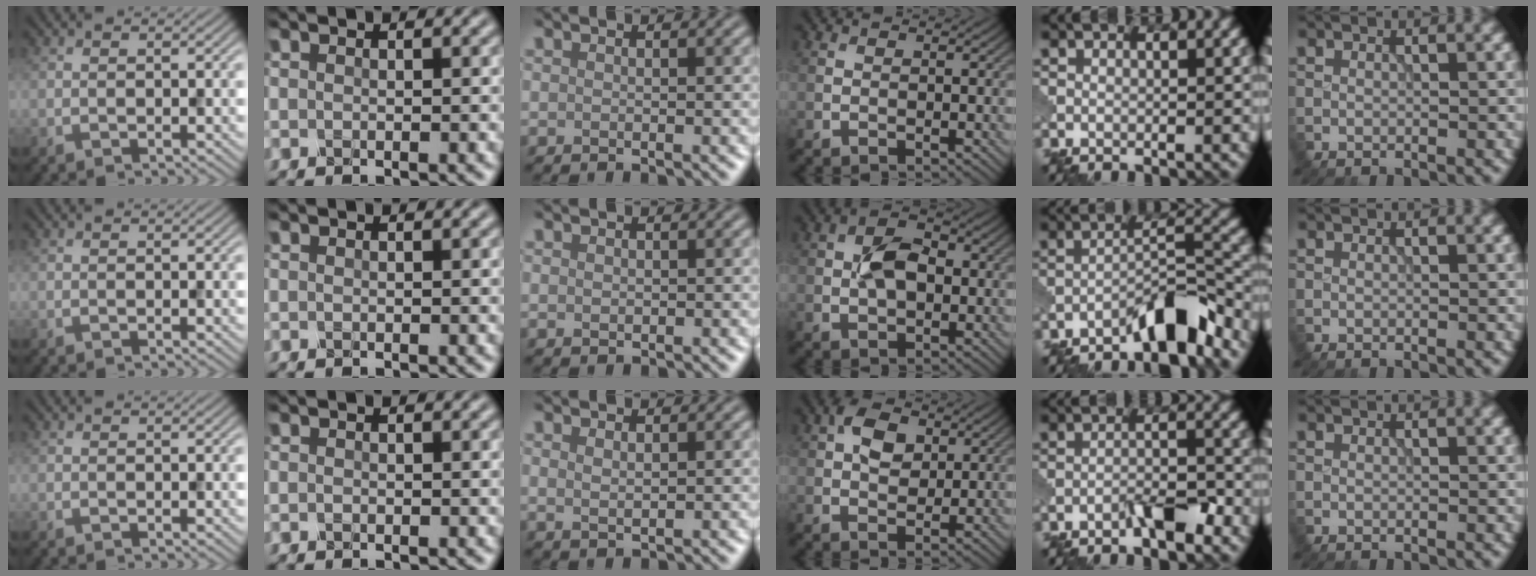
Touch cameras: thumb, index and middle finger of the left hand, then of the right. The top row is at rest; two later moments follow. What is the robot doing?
{"motion": "insert", "object": "pin"}